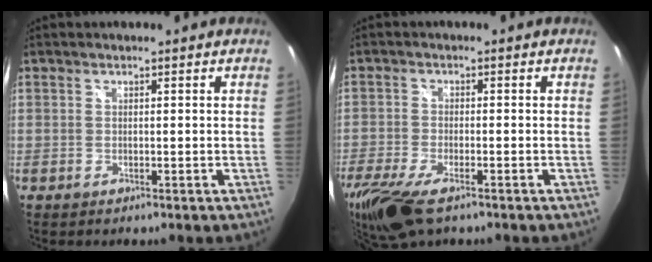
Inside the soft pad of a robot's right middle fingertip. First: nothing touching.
{"total": 13.2, "force": [-8.9, 4.8, 8.5], "torque": [-0.206, -0.053, -0.163]}